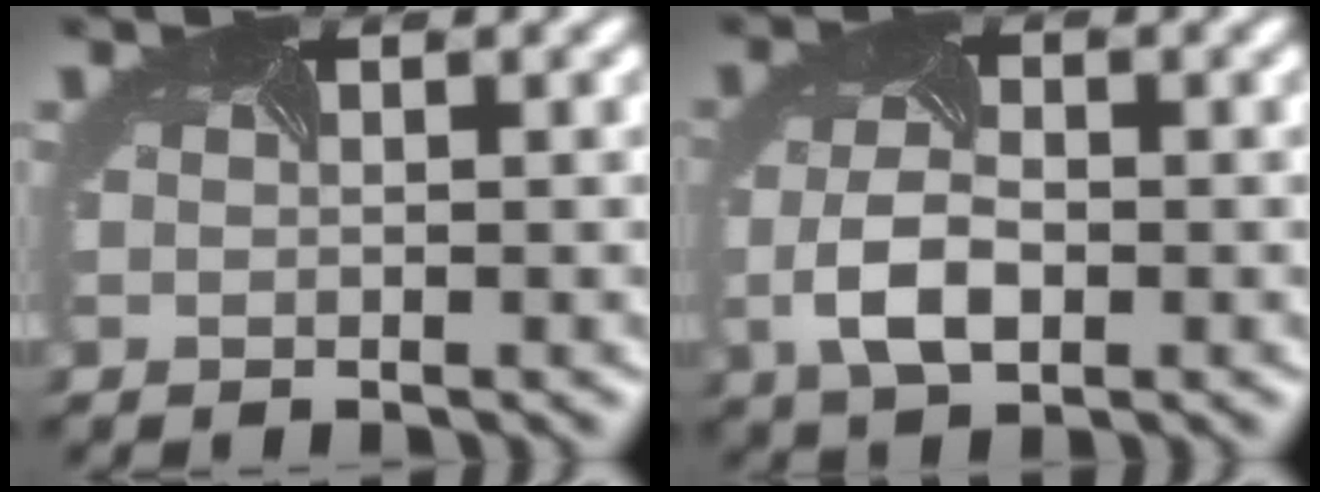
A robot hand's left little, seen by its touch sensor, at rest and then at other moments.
{"total": 4.2, "force": [-0.9, 2.3, 3.4], "torque": [-0.082, -0.008, -0.018]}